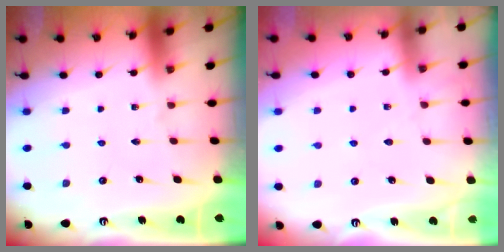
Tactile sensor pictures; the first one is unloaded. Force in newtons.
{"total": 5.3, "press": 5.2, "slide": 0.6}